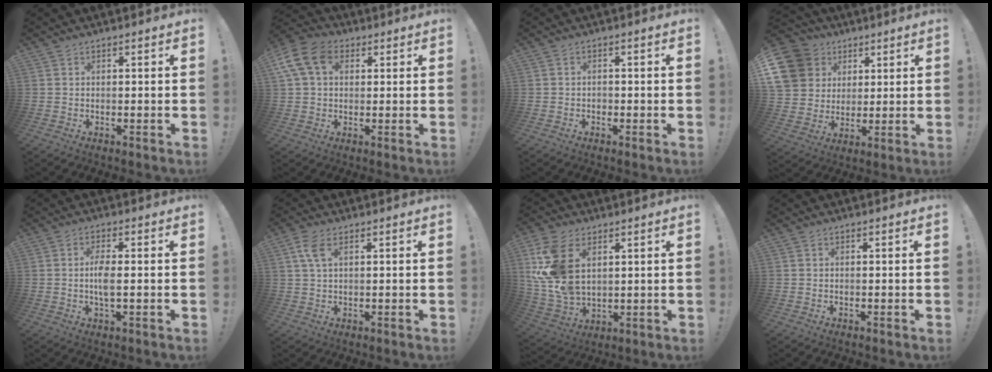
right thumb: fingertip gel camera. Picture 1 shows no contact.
{"total": 11.9, "force": [3.9, 8.3, 7.6], "torque": [-0.152, -0.004, 0.077]}
{"total": 1.0, "force": [-0.7, 0.6, 0.4], "torque": [-0.005, 0.004, -0.013]}
{"total": 16.1, "force": [5.9, 13.4, 6.6], "torque": [-0.111, -0.019, 0.127]}
{"total": 4.9, "force": [-0.1, 1.1, 4.7], "torque": [-0.102, -0.008, -0.006]}
{"total": 5.1, "force": [1.8, 2.3, 4.1], "torque": [-0.083, -0.001, 0.032]}
{"total": 15.6, "force": [5.2, 9.8, 10.9], "torque": [-0.221, -0.027, 0.097]}
{"total": 0.0}